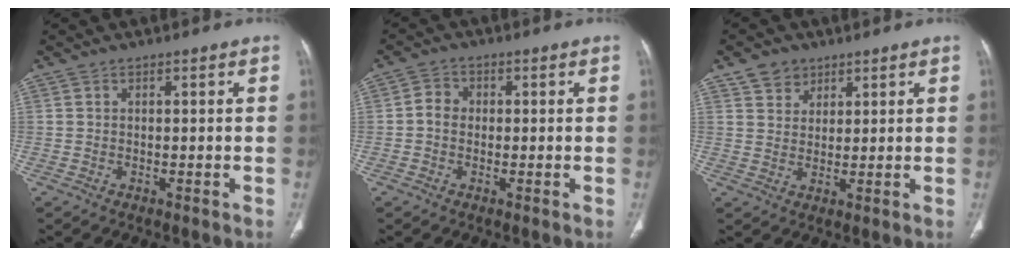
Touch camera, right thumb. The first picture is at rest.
{"total": 3.0, "force": [-0.3, 2.6, 1.5], "torque": [-0.015, 0.011, -0.012]}
{"total": 4.5, "force": [2.8, 3.3, 1.1], "torque": [-0.001, -0.017, 0.052]}